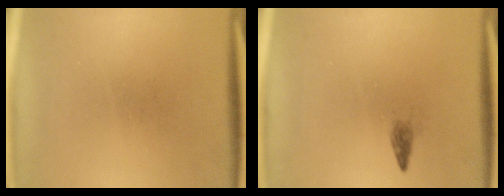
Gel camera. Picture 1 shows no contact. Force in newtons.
{"total": 1.0}